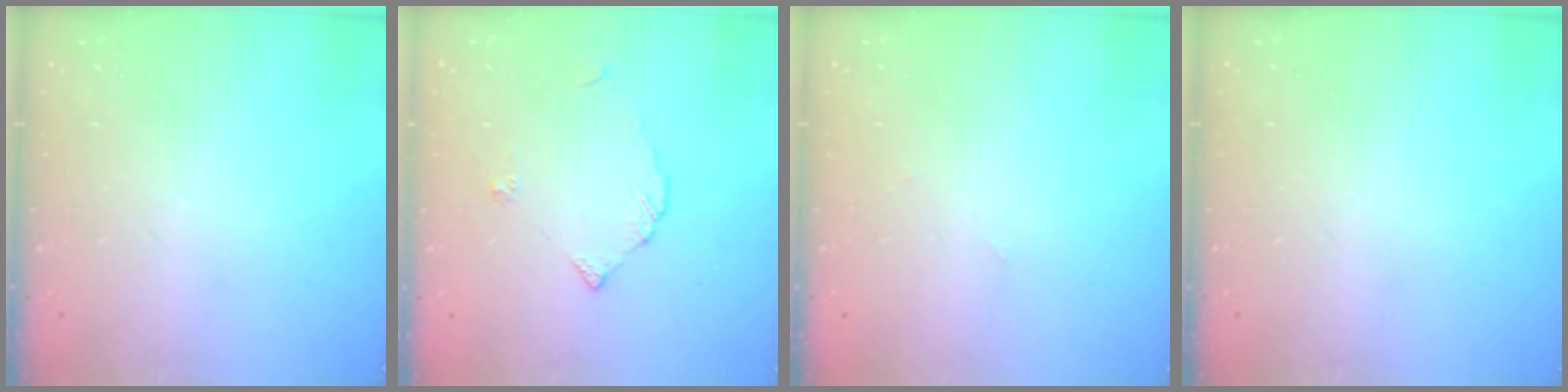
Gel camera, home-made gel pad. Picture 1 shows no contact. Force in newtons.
{"total": 2.9, "press": 2.9, "slide": 0.1}
{"total": 3.2, "press": 3.2, "slide": 0.4}
{"total": 0.0}